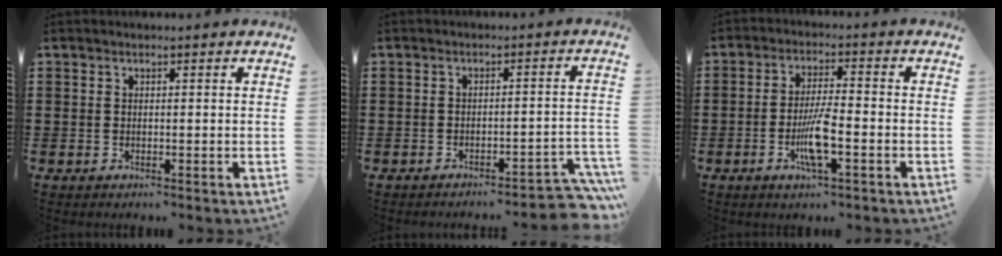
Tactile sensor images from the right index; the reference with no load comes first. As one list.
[{"total": 3.4, "force": [-3.1, 0.0, 1.3], "torque": [-0.024, -0.006, -0.064]}, {"total": 6.2, "force": [-2.1, 0.9, 5.7], "torque": [-0.115, -0.011, -0.042]}]